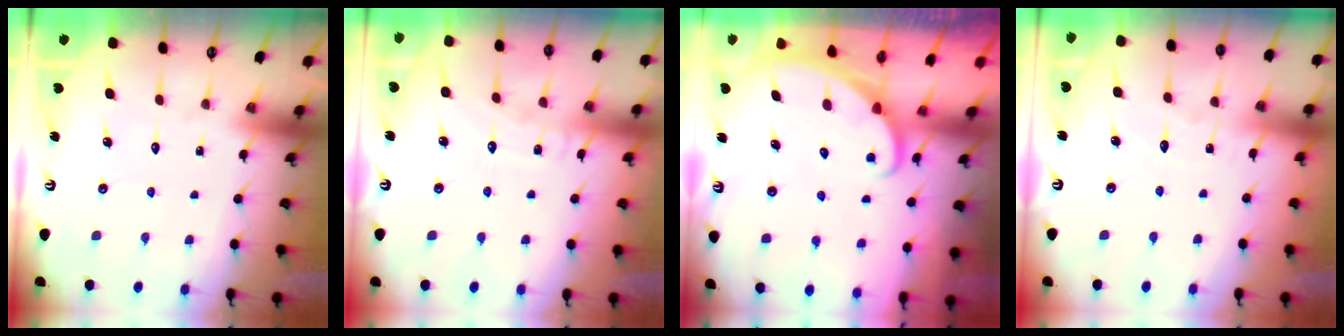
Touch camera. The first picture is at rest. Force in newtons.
{"total": 6.3, "press": 6.3, "slide": 0.6}
{"total": 1.8, "press": 1.8, "slide": 0.1}
{"total": 2.0, "press": 2.0, "slide": 0.1}